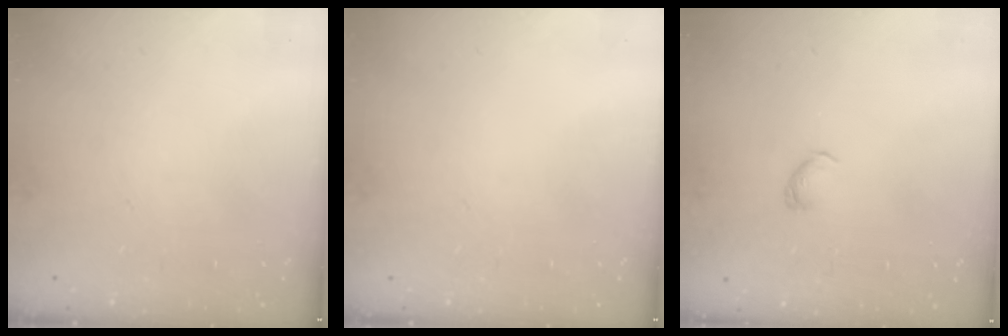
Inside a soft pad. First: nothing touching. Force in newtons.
{"total": 0.0}
{"total": 2.9, "press": 2.9, "slide": 0.5}